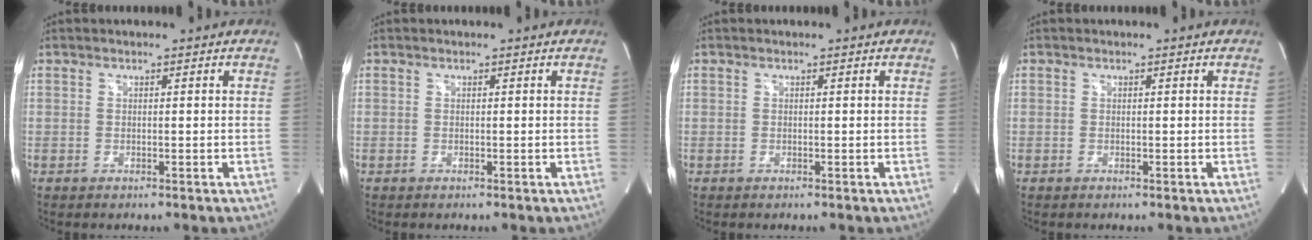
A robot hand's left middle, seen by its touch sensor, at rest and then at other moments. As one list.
[{"total": 0.0}, {"total": 0.0}, {"total": 0.0}]